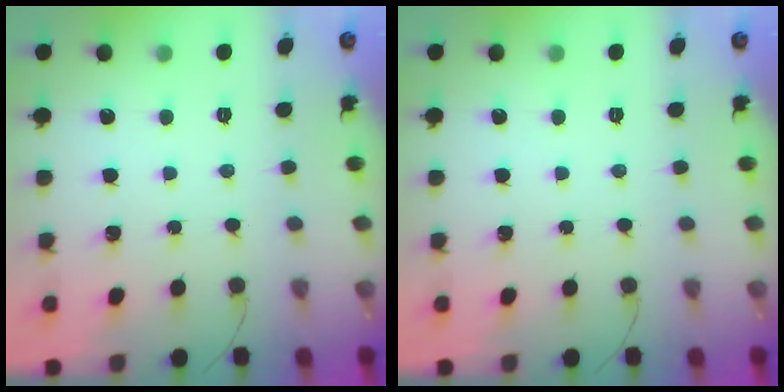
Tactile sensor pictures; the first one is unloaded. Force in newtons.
{"total": 0.0}